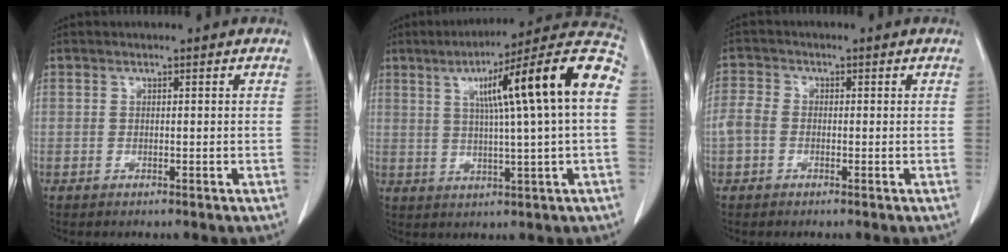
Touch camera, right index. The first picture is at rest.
{"total": 17.3, "force": [3.4, 0.0, 17.0], "torque": [-0.242, 0.029, 0.043]}
{"total": 3.1, "force": [-0.7, 2.4, 1.8], "torque": [-0.054, 0.012, -0.015]}